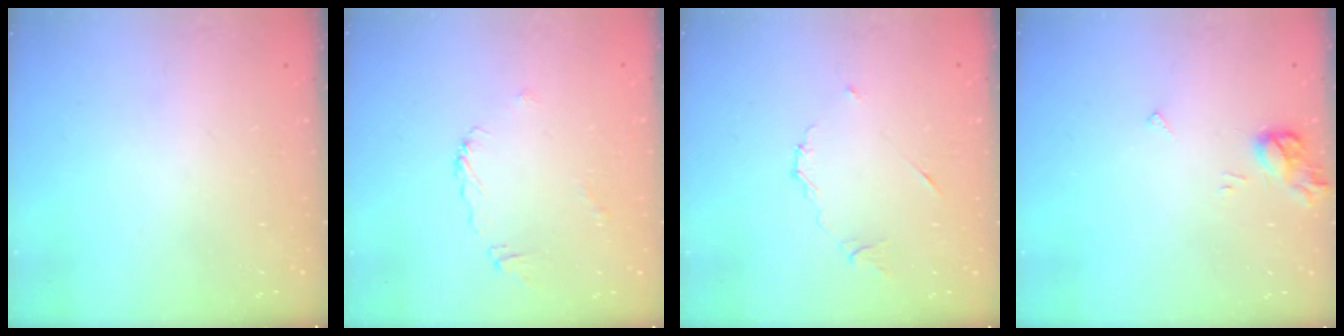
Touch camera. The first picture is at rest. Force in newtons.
{"total": 4.6, "press": 4.6, "slide": 0.5}
{"total": 6.5, "press": 6.4, "slide": 0.6}
{"total": 5.4, "press": 5.4, "slide": 0.5}